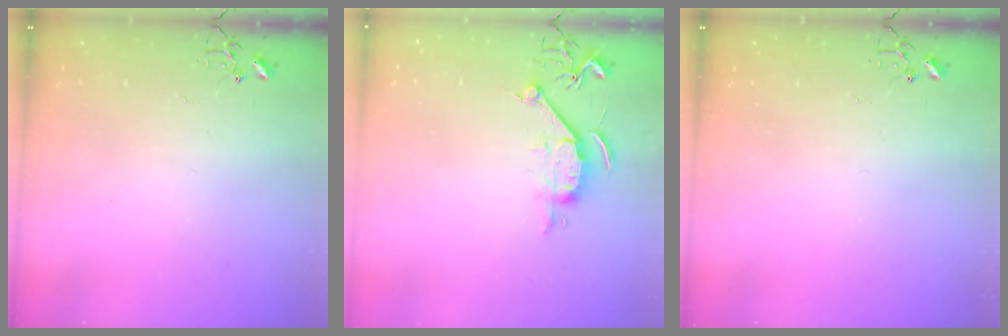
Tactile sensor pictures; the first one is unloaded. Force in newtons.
{"total": 7.1, "press": 7.0, "slide": 0.8}
{"total": 0.0}